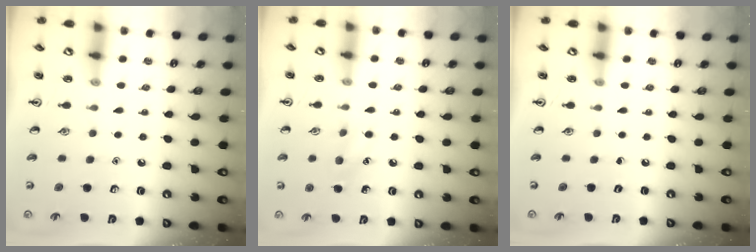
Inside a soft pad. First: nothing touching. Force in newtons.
{"total": 6.9, "press": 6.6, "slide": 2.0}
{"total": 0.0}